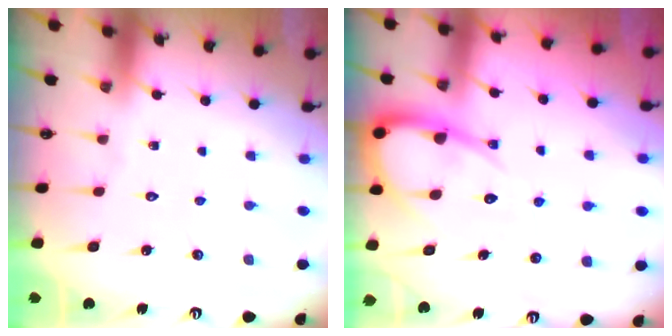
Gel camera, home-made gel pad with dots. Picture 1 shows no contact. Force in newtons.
{"total": 10.4, "press": 10.4, "slide": 1.1}